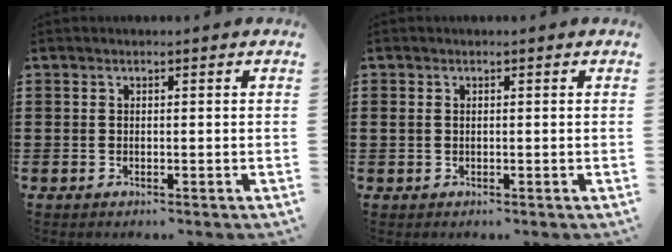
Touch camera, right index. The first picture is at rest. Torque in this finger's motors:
{"motor_torque": [-0.85, 0.92, -0.02, -0.01]}